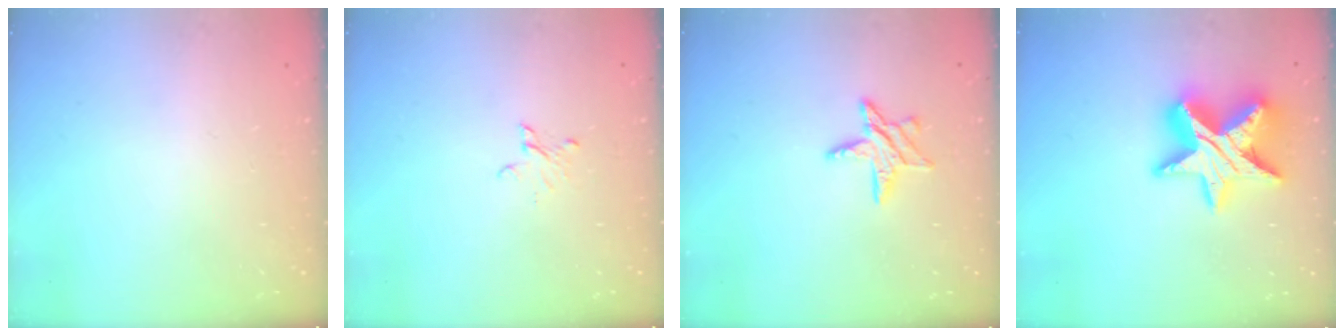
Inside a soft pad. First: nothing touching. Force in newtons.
{"total": 3.0, "press": 3.0, "slide": 0.3}
{"total": 8.6, "press": 8.6, "slide": 0.5}
{"total": 18.2, "press": 18.2, "slide": 1.2}